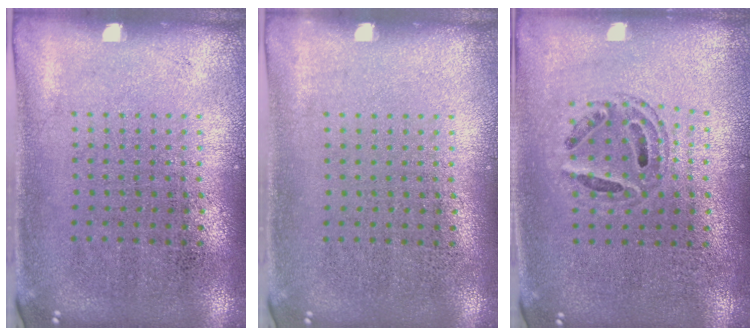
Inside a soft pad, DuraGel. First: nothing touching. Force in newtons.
{"total": 0.0}
{"total": 0.7, "press": 0.6, "slide": 0.2}